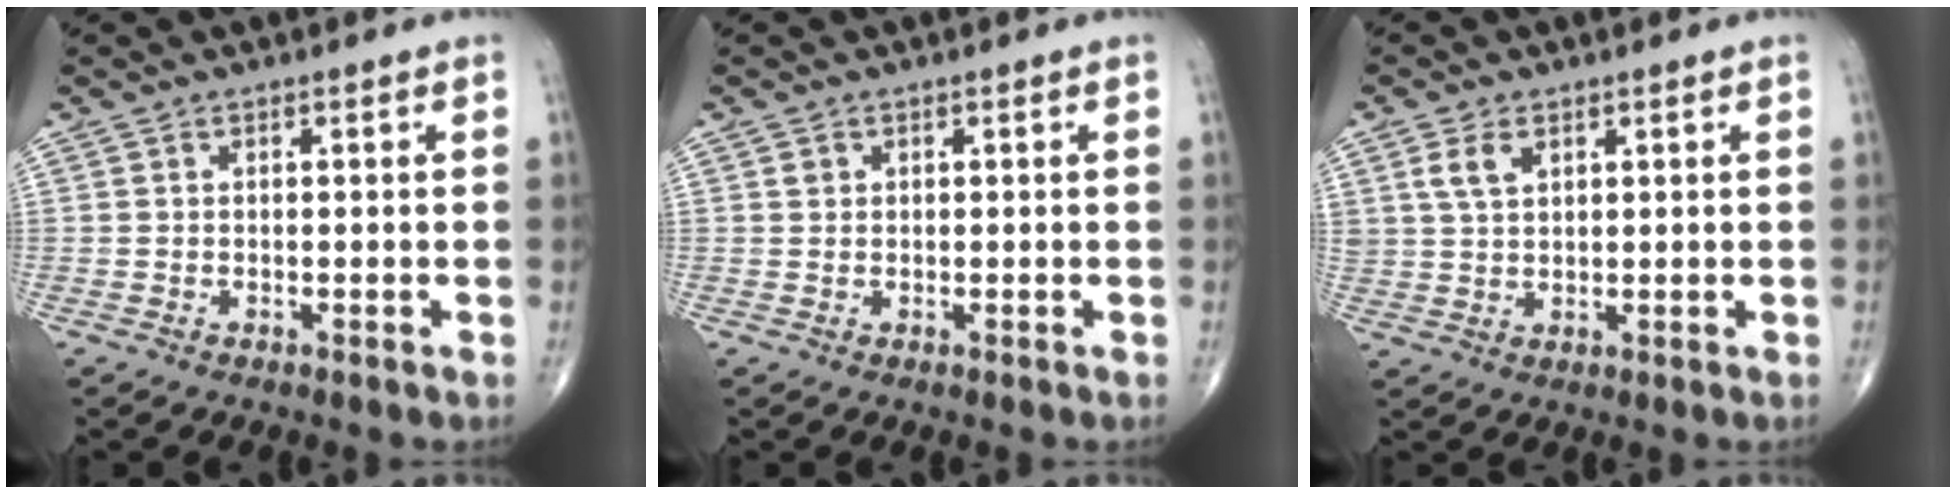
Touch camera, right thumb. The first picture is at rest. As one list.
[{"total": 0.9, "force": [0.4, 0.8, 0.3], "torque": [0.000, -0.001, 0.006]}, {"total": 4.0, "force": [1.9, 2.5, 2.5], "torque": [-0.043, -0.004, 0.041]}]